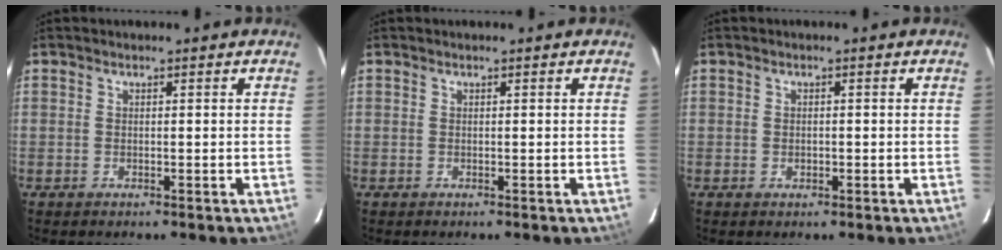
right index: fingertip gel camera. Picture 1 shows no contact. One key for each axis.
{"total": 0.0}
{"total": 1.0, "fx": -0.3, "fy": 0.8, "fz": 0.5, "tx": -0.008, "ty": 0.001, "tz": -0.003}